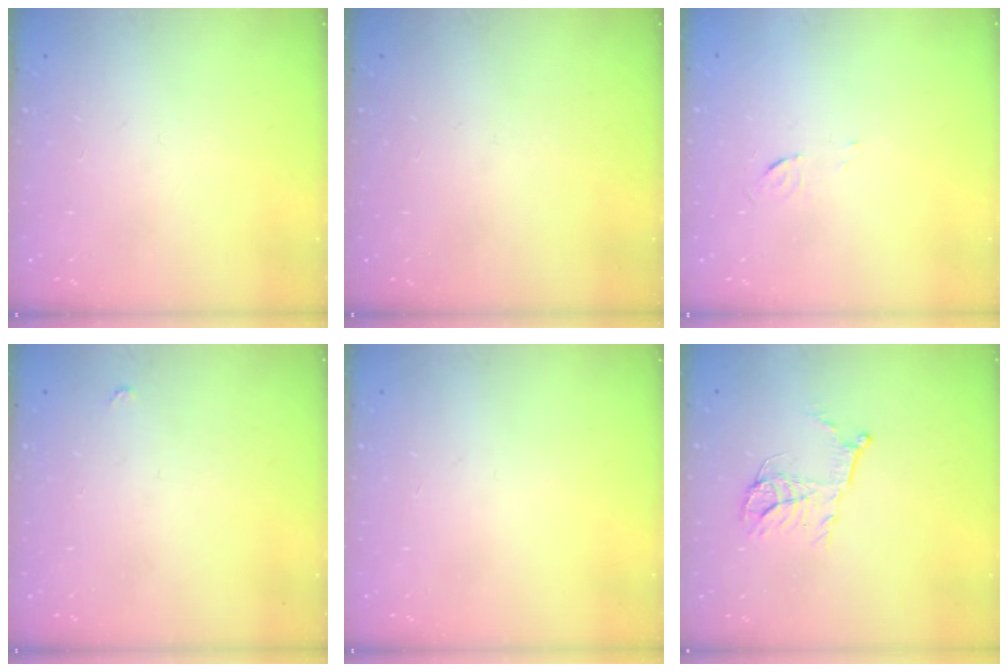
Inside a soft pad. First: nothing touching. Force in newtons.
{"total": 0.0}
{"total": 3.4, "press": 3.4, "slide": 0.3}
{"total": 2.8, "press": 2.8, "slide": 0.4}
{"total": 0.0}
{"total": 10.4, "press": 10.4, "slide": 0.6}